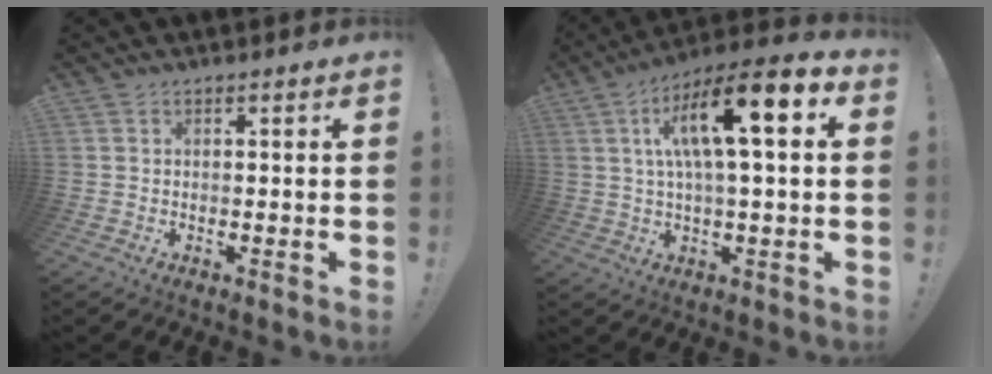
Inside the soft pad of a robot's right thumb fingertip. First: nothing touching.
{"total": 16.0, "force": [4.5, 3.9, 14.9], "torque": [-0.252, -0.008, 0.063]}